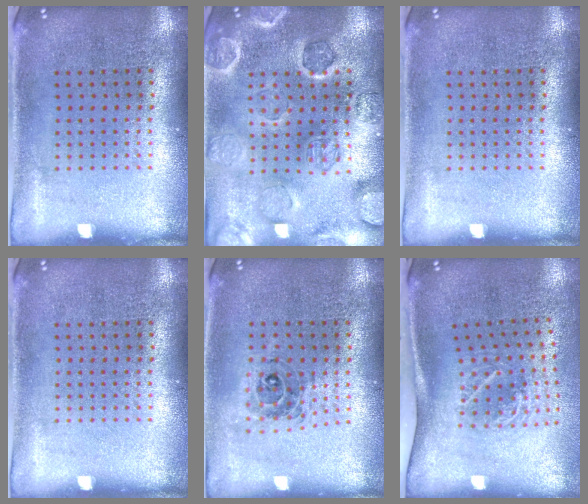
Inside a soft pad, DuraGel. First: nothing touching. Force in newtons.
{"total": 2.6, "press": 2.6, "slide": 0.2}
{"total": 0.0}
{"total": 0.0}
{"total": 0.8, "press": 0.8, "slide": 0.1}
{"total": 2.0, "press": 1.4, "slide": 1.4}